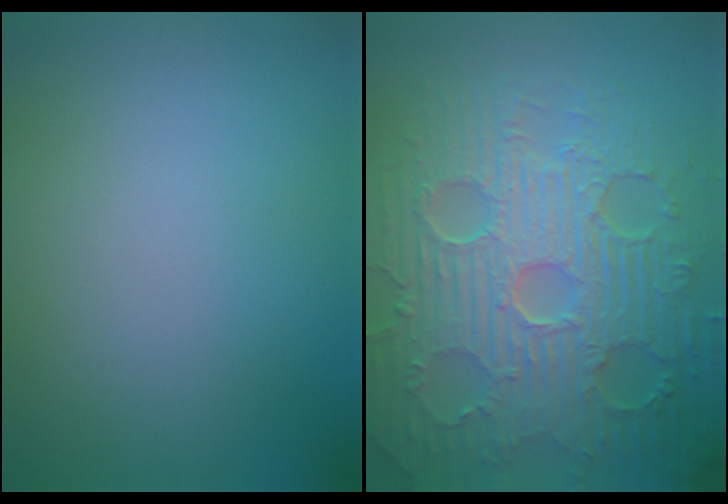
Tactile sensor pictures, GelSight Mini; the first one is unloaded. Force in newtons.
{"total": 10.7, "press": 7.2, "slide": 7.9}